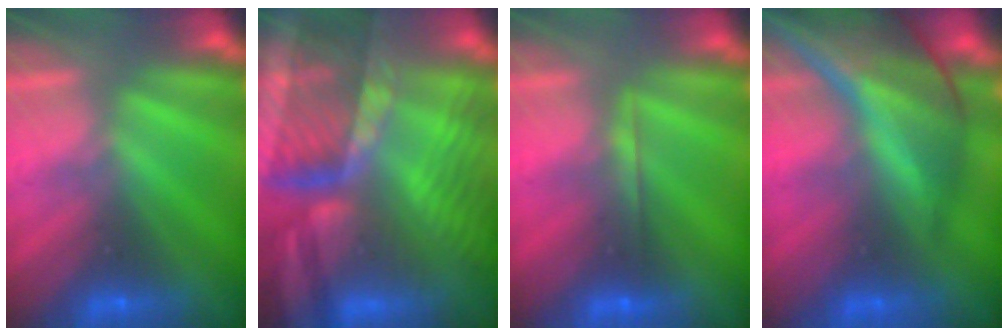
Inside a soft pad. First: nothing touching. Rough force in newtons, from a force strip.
{"total": 8.9}
{"total": 1.8}
{"total": 10.2}